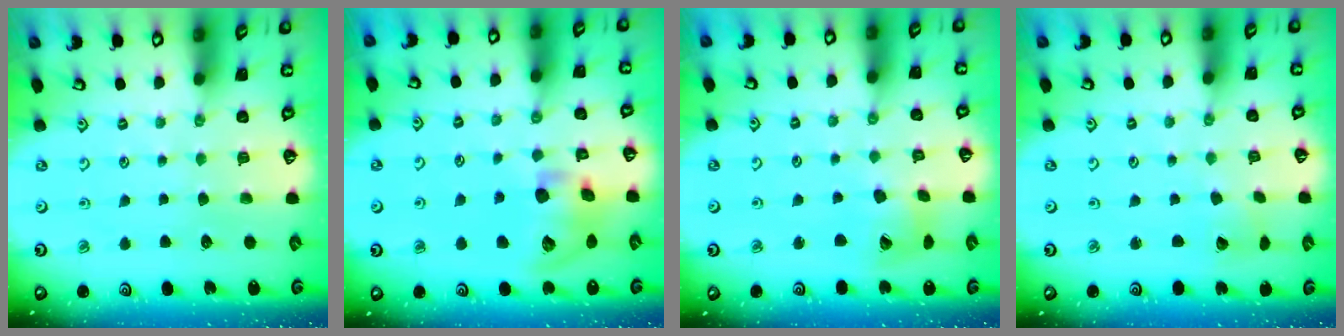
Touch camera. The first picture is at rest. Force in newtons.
{"total": 13.9, "press": 13.8, "slide": 2.1}
{"total": 11.7, "press": 11.6, "slide": 1.6}
{"total": 2.1, "press": 2.1, "slide": 0.3}